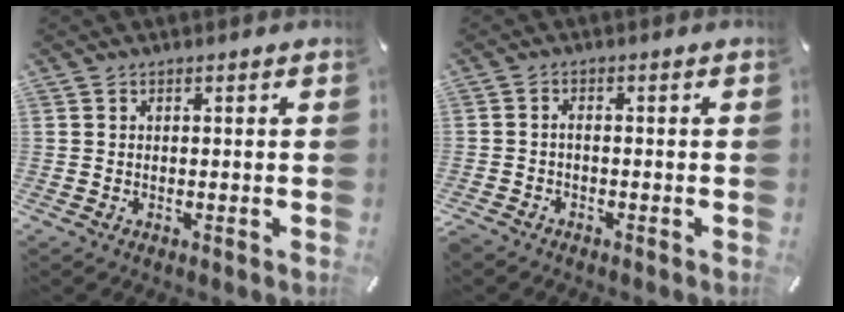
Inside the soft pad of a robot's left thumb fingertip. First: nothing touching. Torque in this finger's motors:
{"motor_torque": [-0.50, 0.66, 0.04, 0.02, 0.08]}